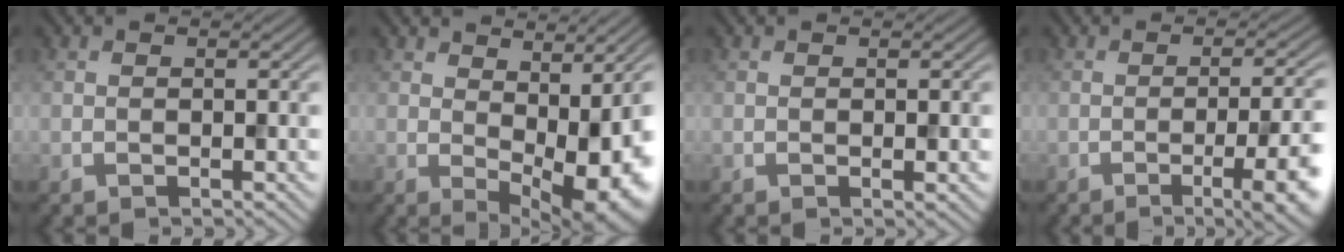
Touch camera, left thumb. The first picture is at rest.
{"total": 11.5, "force": [0.2, 4.8, 10.5], "torque": [-0.143, -0.009, 0.023]}
{"total": 0.9, "force": [0.0, 0.2, 0.9], "torque": [-0.012, -0.003, 0.000]}
{"total": 8.9, "force": [-3.1, 2.3, 8.0], "torque": [-0.103, -0.006, -0.039]}